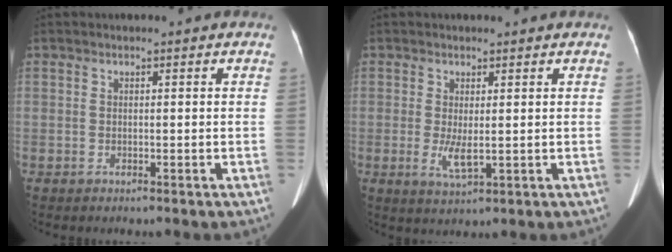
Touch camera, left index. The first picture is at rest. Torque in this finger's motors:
{"motor_torque": [0.55, 0.18, 0.10, 0.02]}